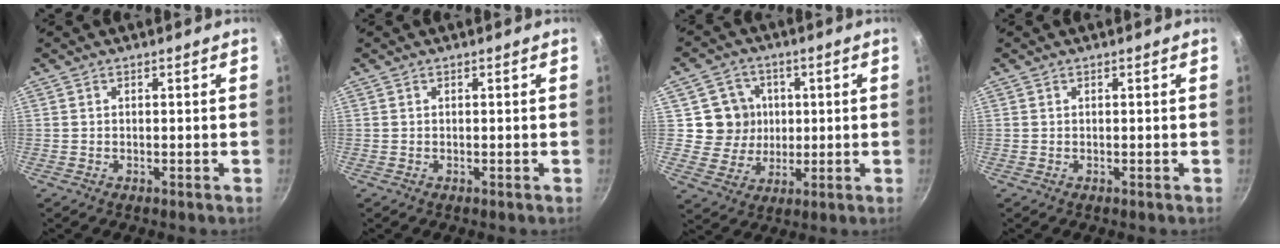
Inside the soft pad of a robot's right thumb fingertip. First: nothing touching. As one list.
[{"total": 0.0}, {"total": 8.9, "force": [1.3, 8.6, 2.2], "torque": [-0.003, -0.003, 0.020]}, {"total": 0.0}]